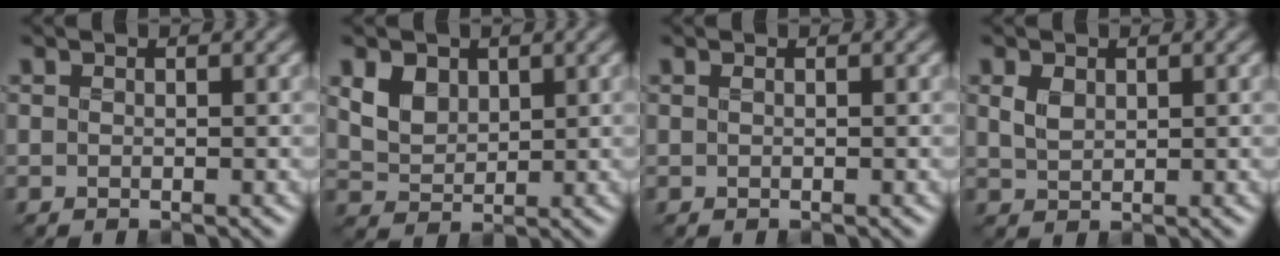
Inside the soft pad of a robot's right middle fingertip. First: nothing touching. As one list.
[{"total": 2.9, "force": [1.1, 2.2, 1.6], "torque": [-0.041, -0.006, 0.022]}, {"total": 0.0}, {"total": 1.5, "force": [0.5, 1.0, 1.0], "torque": [-0.027, -0.003, 0.015]}]